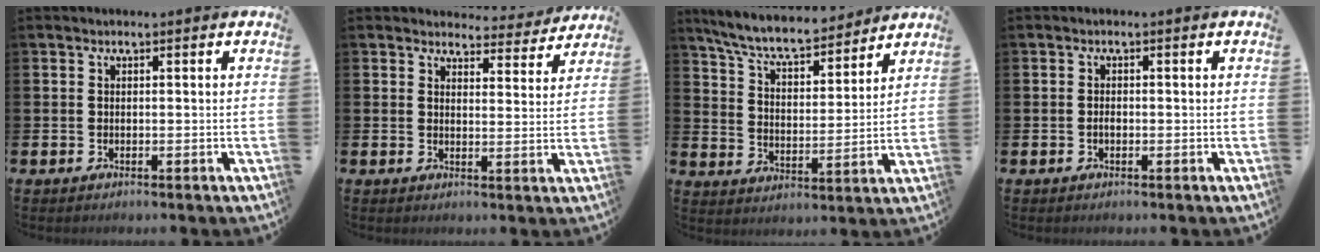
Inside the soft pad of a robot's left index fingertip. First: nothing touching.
{"total": 3.8, "force": [3.7, 1.1, 0.2], "torque": [0.002, -0.030, 0.060]}
{"total": 7.9, "force": [7.2, 1.4, 2.8], "torque": [-0.088, -0.045, 0.126]}
{"total": 0.9, "force": [-0.3, 0.5, 0.7], "torque": [-0.013, 0.002, -0.007]}